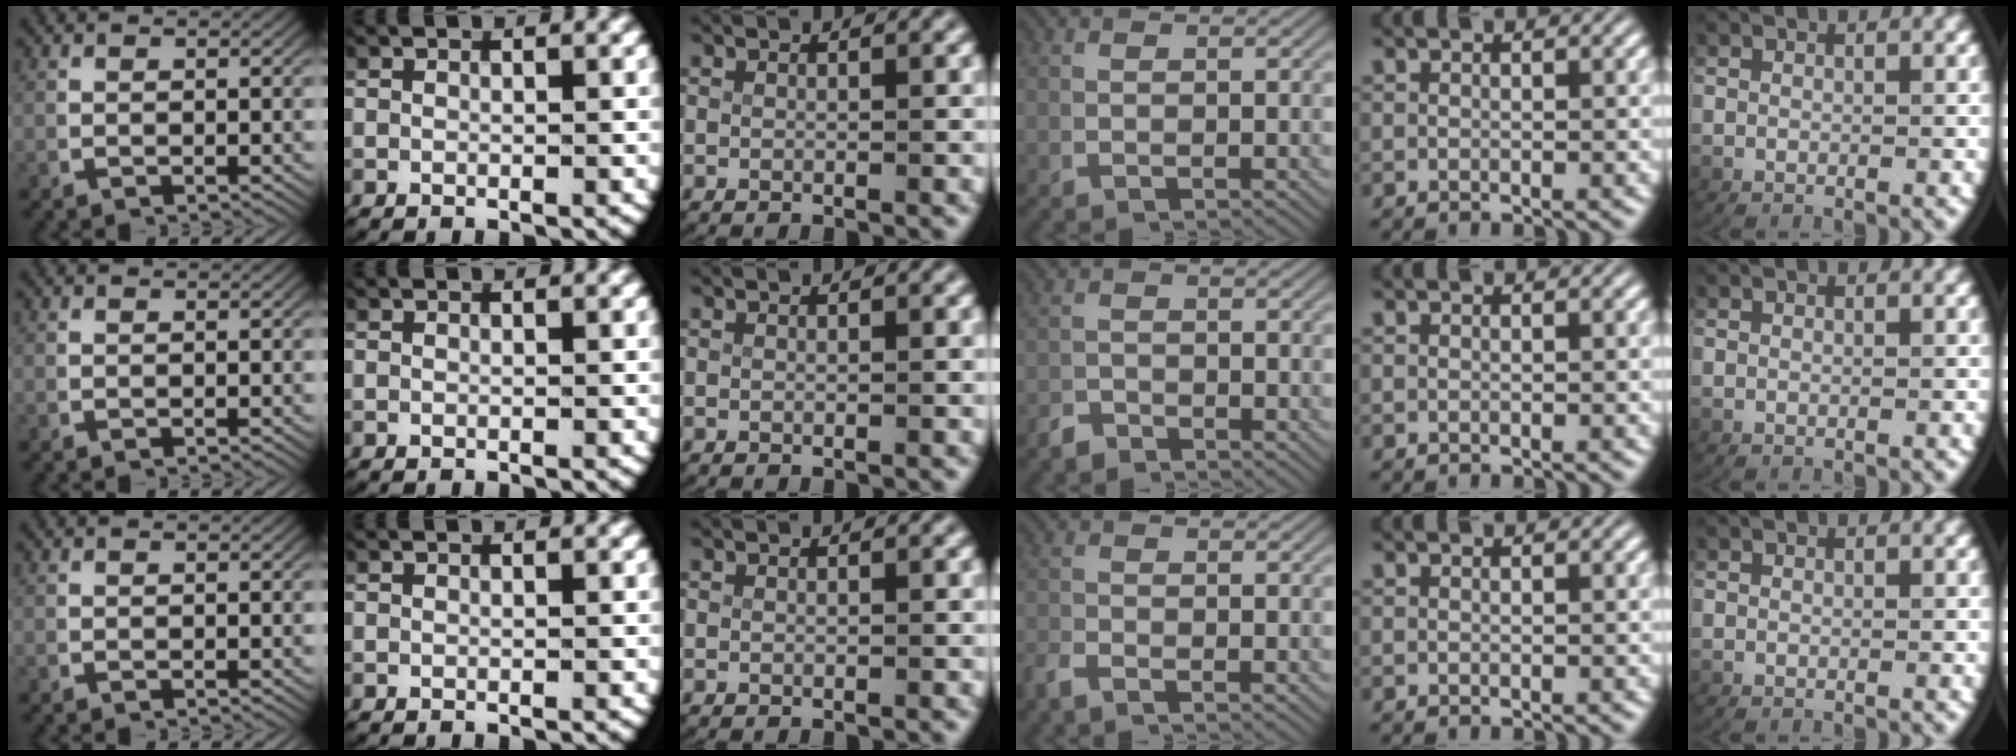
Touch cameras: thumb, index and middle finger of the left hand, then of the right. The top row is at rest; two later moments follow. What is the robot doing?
{"motion": "lift_and_place", "object": "paper"}